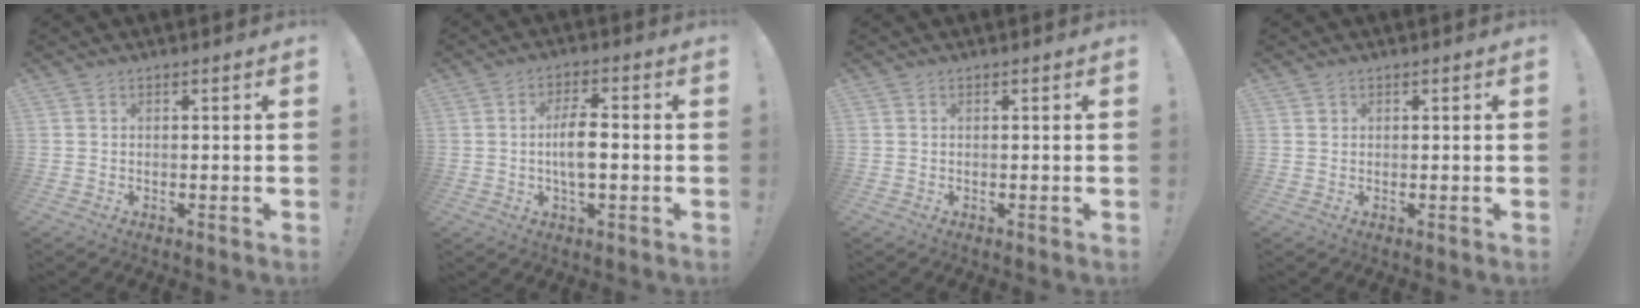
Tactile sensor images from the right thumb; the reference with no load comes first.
{"total": 7.8, "force": [-0.8, 4.2, 6.6], "torque": [-0.114, 0.006, -0.017]}
{"total": 0.0}
{"total": 1.0, "force": [0.5, 0.9, 0.1], "torque": [0.003, 0.001, 0.008]}